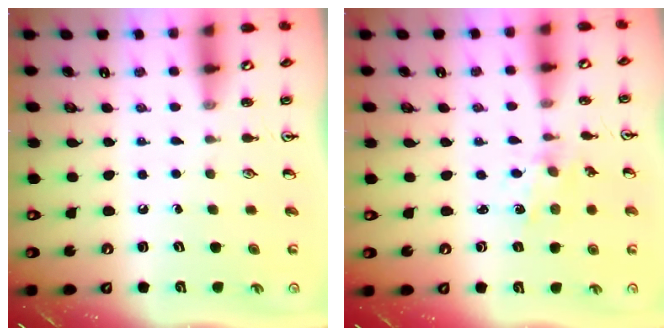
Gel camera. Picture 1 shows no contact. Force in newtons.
{"total": 1.0, "press": 1.0, "slide": 0.2}